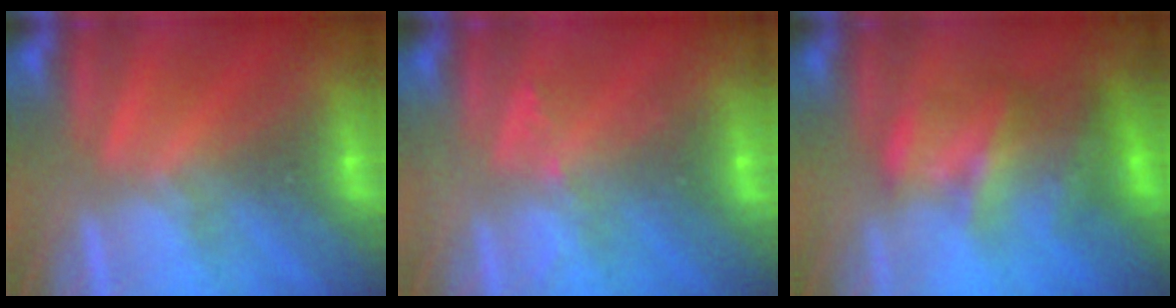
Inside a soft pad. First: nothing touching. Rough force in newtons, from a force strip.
{"total": 2.3}
{"total": 4.6}